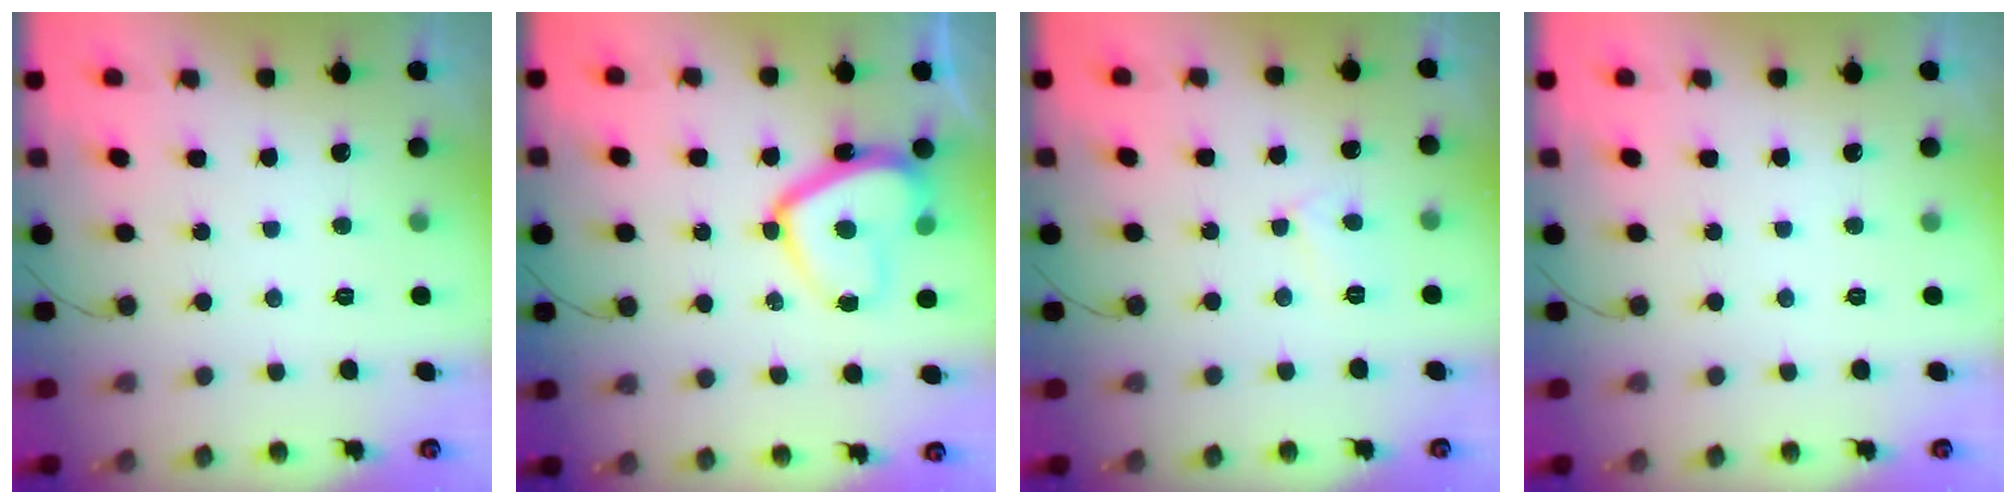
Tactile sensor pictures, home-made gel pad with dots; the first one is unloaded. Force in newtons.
{"total": 13.7, "press": 13.6, "slide": 1.0}
{"total": 3.8, "press": 3.7, "slide": 0.4}
{"total": 0.0}